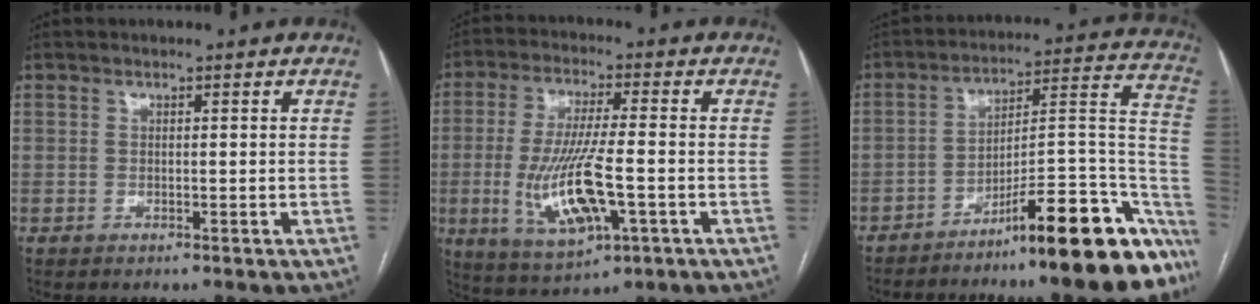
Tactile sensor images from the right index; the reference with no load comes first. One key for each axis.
{"total": 12.8, "fx": -3.0, "fy": 2.6, "fz": 12.1, "tx": -0.240, "ty": -0.015, "tz": -0.045}
{"total": 19.9, "fx": -14.2, "fy": 3.1, "fz": 13.7, "tx": -0.104, "ty": 0.059, "tz": -0.210}